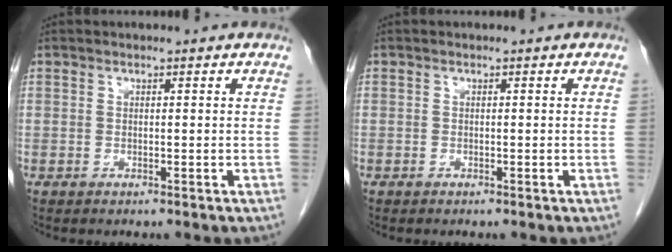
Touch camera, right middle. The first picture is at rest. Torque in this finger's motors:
{"motor_torque": [1.47, -0.67, 0.24, -0.21]}